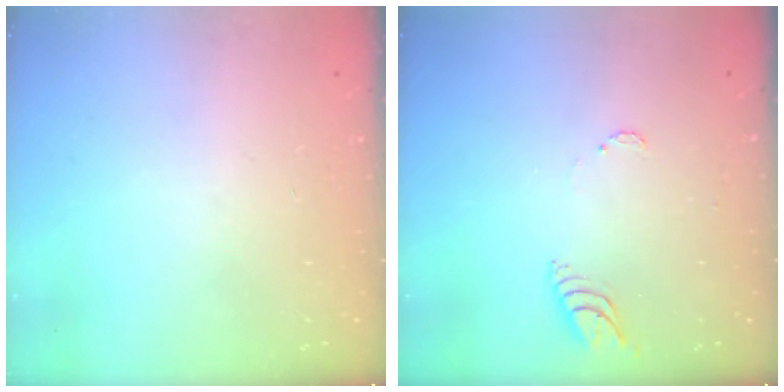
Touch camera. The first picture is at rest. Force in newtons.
{"total": 5.2, "press": 5.2, "slide": 0.6}